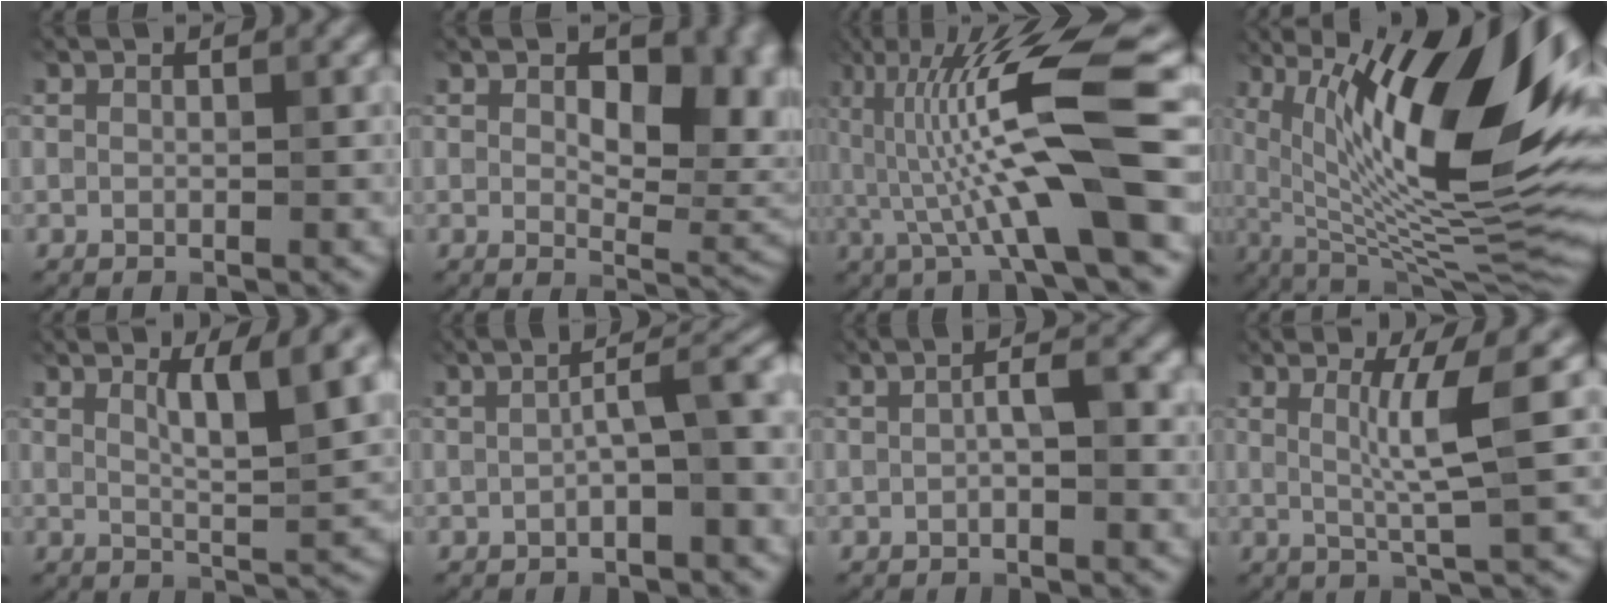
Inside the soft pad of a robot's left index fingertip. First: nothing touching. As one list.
[{"total": 10.8, "force": [2.2, 6.1, 8.6], "torque": [-0.093, 0.003, 0.035]}, {"total": 10.8, "force": [0.3, 1.5, 10.7], "torque": [-0.186, 0.017, 0.009]}, {"total": 17.8, "force": [5.2, 5.6, 16.1], "torque": [-0.247, 0.008, 0.091]}, {"total": 5.1, "force": [2.3, 0.6, 4.5], "torque": [-0.079, -0.002, 0.041]}, {"total": 4.3, "force": [-0.6, 0.9, 4.2], "torque": [-0.065, 0.019, -0.014]}, {"total": 2.2, "force": [-0.2, 0.6, 2.1], "torque": [-0.041, 0.011, -0.006]}, {"total": 4.2, "force": [1.1, 0.0, 4.0], "torque": [-0.074, 0.001, 0.021]}]